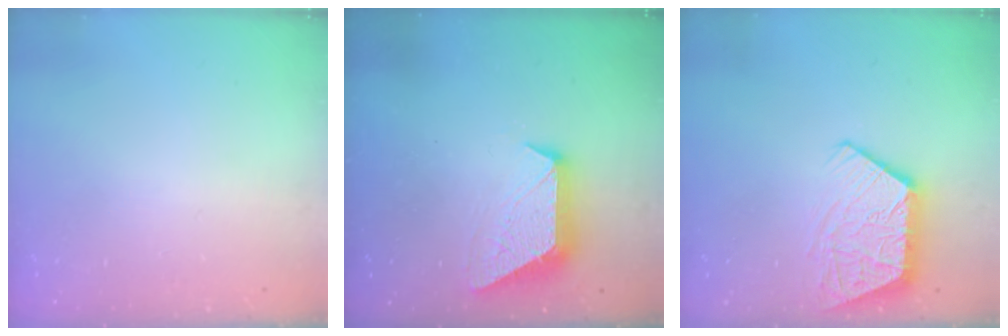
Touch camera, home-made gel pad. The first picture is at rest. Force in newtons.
{"total": 10.7, "press": 10.7, "slide": 0.7}
{"total": 11.2, "press": 11.2, "slide": 1.0}